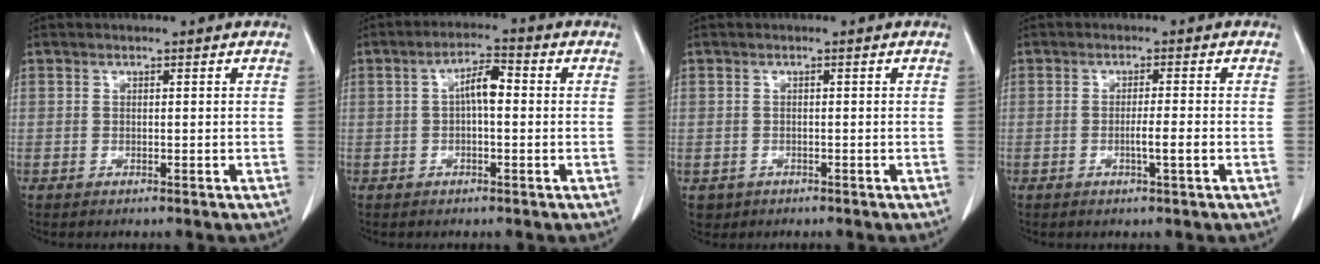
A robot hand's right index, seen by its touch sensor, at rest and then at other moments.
{"total": 4.5, "force": [0.2, 1.3, 4.3], "torque": [-0.077, 0.016, 0.000]}
{"total": 2.4, "force": [-0.9, 2.2, 0.1], "torque": [-0.002, 0.004, -0.013]}
{"total": 2.8, "force": [-0.9, -0.2, 2.6], "torque": [-0.045, -0.003, -0.016]}